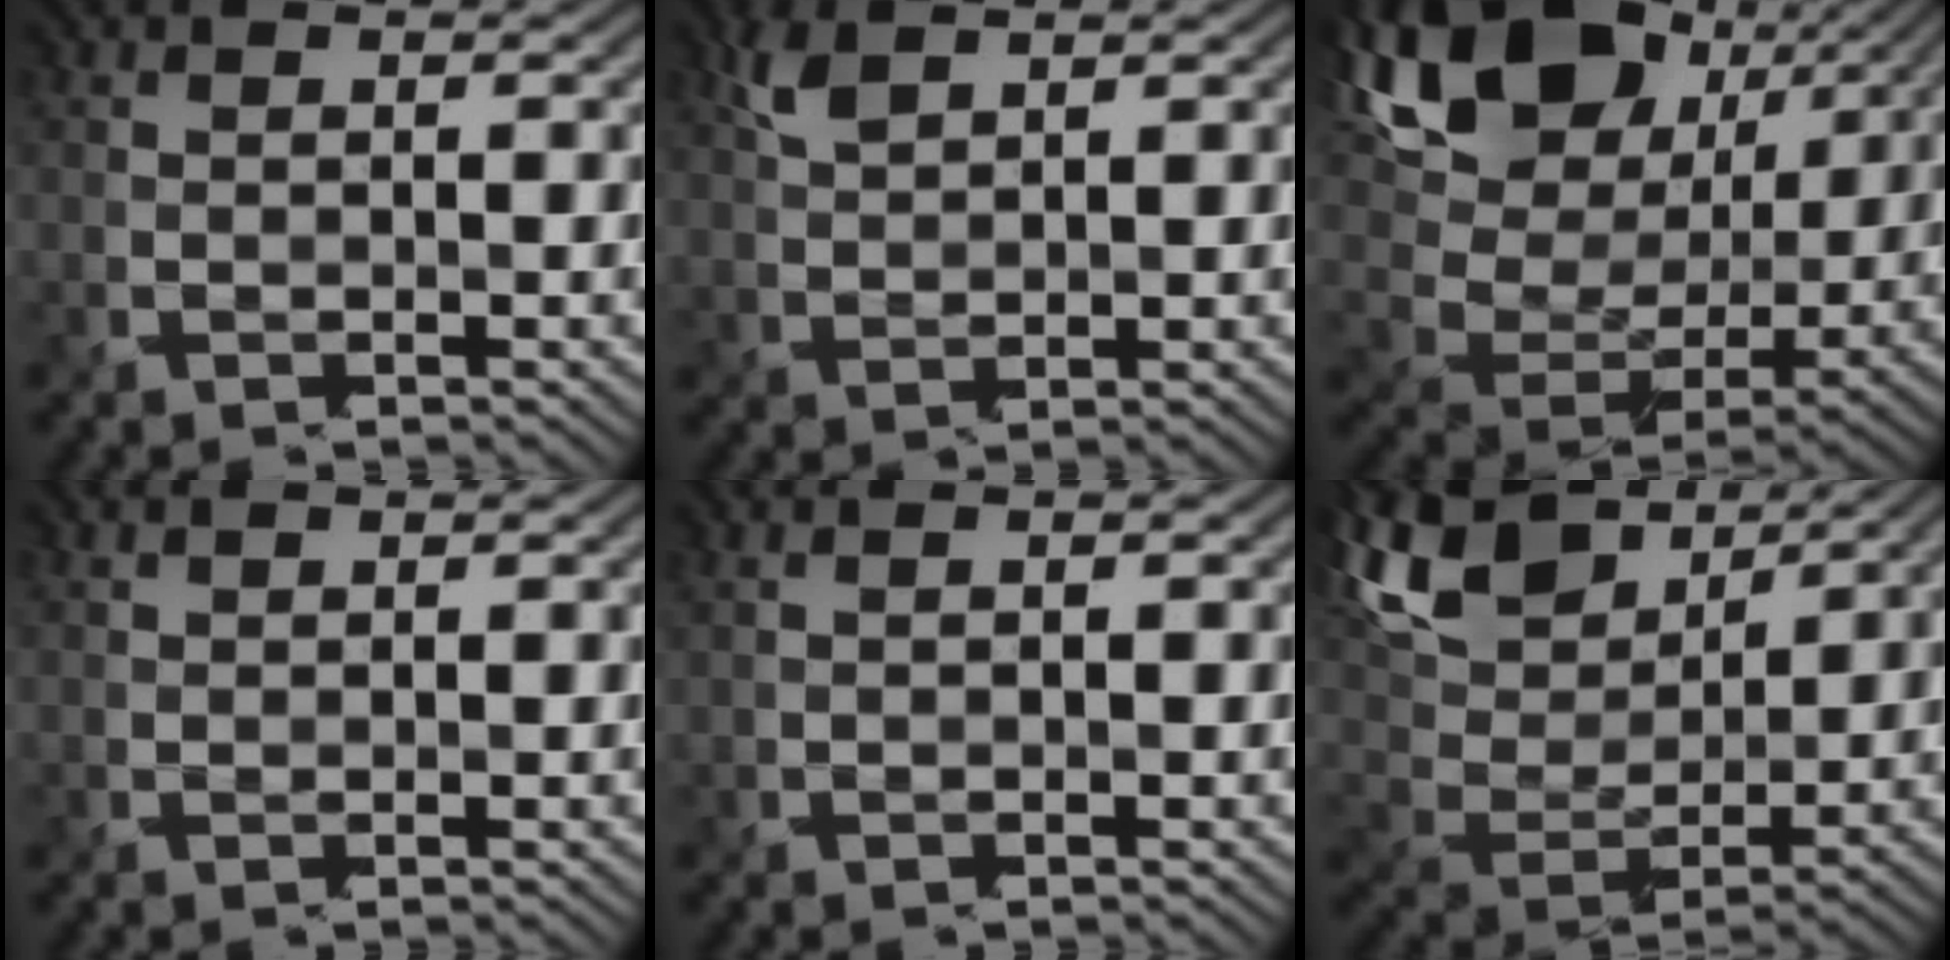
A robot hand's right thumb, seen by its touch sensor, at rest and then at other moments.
{"total": 2.8, "force": [2.0, 0.5, 1.8], "torque": [-0.055, -0.001, 0.053]}
{"total": 17.2, "force": [7.0, 10.9, 11.2], "torque": [-0.251, 0.013, 0.146]}
{"total": 0.8, "force": [0.7, -0.3, 0.0], "torque": [-0.009, -0.005, 0.018]}
{"total": 1.0, "force": [0.8, -0.6, 0.2], "torque": [-0.015, -0.003, 0.025]}
{"total": 14.4, "force": [8.6, 6.3, 9.7], "torque": [-0.247, 0.031, 0.162]}